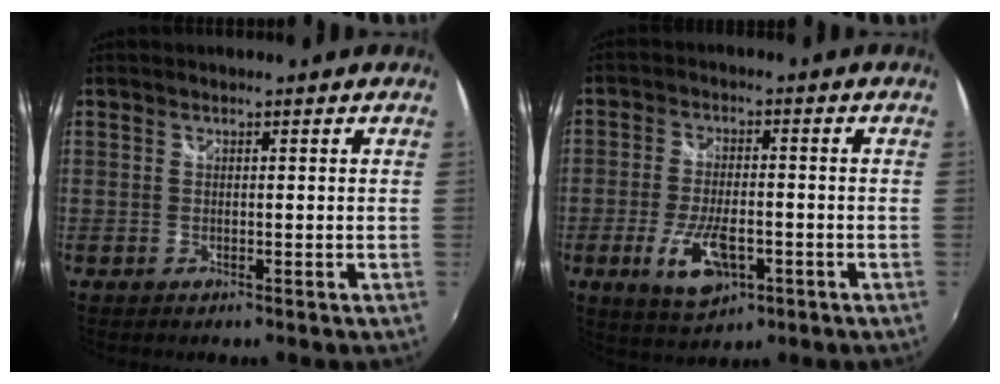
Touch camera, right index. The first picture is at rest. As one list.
[{"total": 9.2, "force": [-3.5, 4.1, 7.5], "torque": [-0.159, -0.014, -0.058]}]